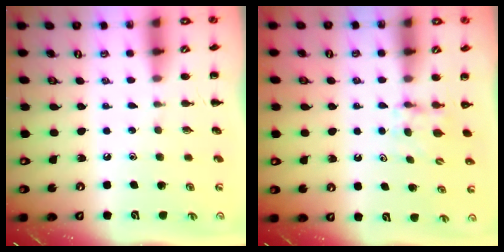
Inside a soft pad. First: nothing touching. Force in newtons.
{"total": 4.0, "press": 3.8, "slide": 1.4}